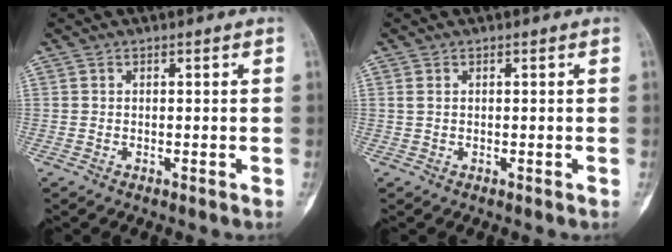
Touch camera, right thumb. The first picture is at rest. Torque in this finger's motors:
{"motor_torque": [-0.23, -0.03, 0.13, 0.02, -0.01]}